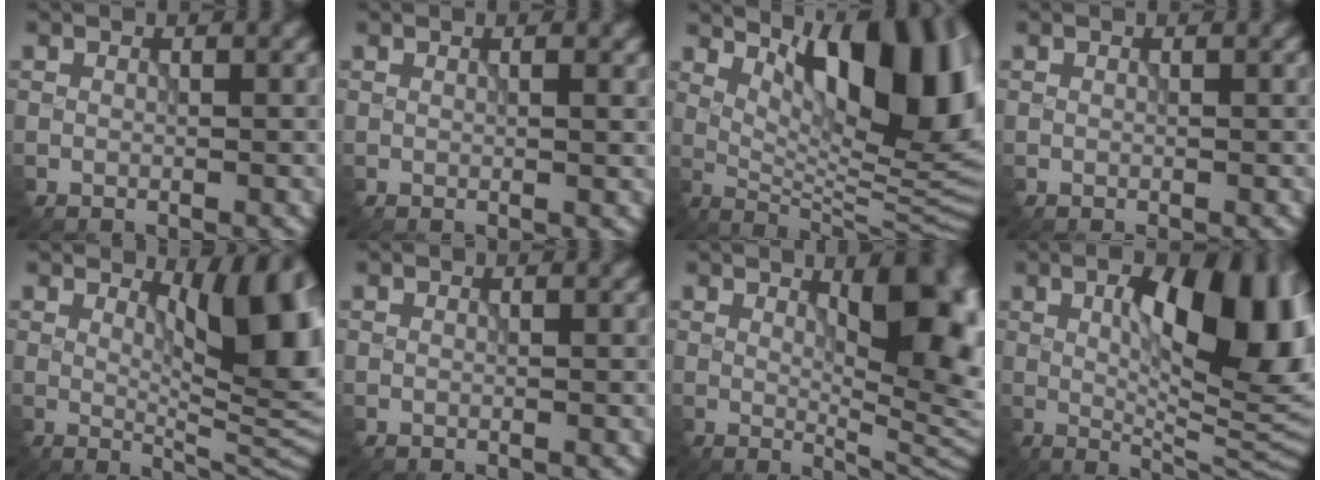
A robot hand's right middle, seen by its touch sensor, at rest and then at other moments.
{"total": 0.9, "force": [0.3, 0.3, 0.8], "torque": [-0.010, 0.003, 0.005]}
{"total": 13.8, "force": [5.0, 5.3, 11.7], "torque": [-0.144, -0.003, 0.083]}
{"total": 0.0}
{"total": 9.3, "force": [3.0, 3.2, 8.2], "torque": [-0.108, -0.007, 0.054]}
{"total": 0.0}
{"total": 11.4, "force": [2.8, 5.0, 9.8], "torque": [-0.086, 0.002, 0.041]}
{"total": 13.1, "force": [2.1, 5.3, 11.8], "torque": [-0.156, -0.002, 0.035]}